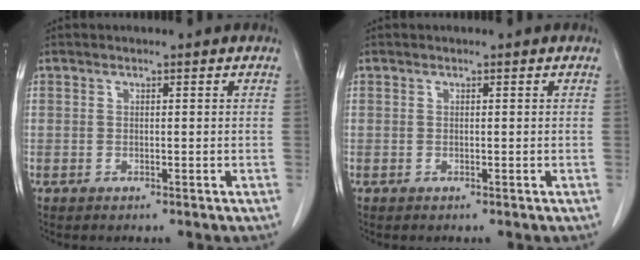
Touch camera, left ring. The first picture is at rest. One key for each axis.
{"total": 0.0}